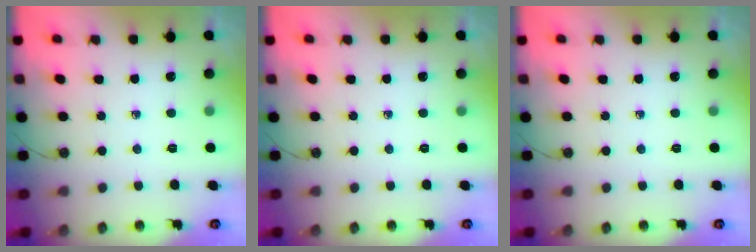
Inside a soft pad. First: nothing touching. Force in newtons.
{"total": 0.0}
{"total": 0.0}